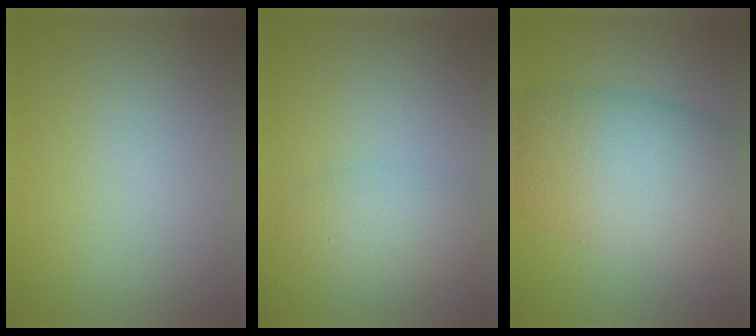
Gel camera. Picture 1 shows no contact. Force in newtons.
{"total": 2.8, "press": 2.8, "slide": 0.2}
{"total": 11.5, "press": 11.5, "slide": 0.6}